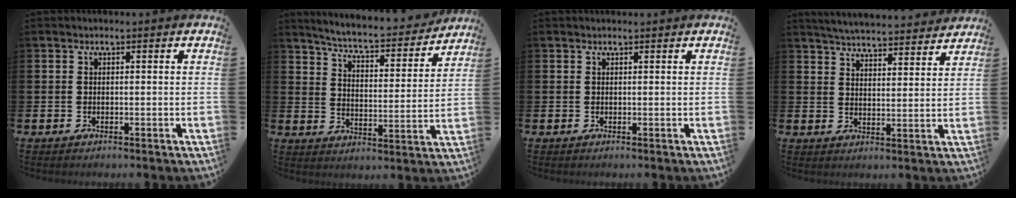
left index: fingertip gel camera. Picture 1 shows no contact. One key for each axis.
{"total": 6.0, "fx": 5.7, "fy": 0.6, "fz": 1.8, "tx": -0.064, "ty": -0.046, "tz": 0.091}
{"total": 0.0}
{"total": 5.5, "fx": 5.4, "fy": 0.4, "fz": 0.6, "tx": -0.025, "ty": -0.039, "tz": 0.095}